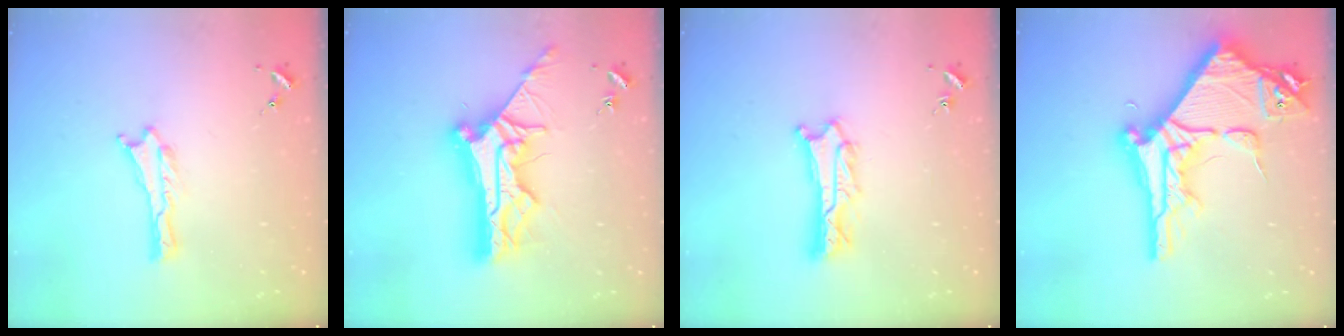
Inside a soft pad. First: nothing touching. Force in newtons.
{"total": 12.0, "press": 12.0, "slide": 1.2}
{"total": 3.3, "press": 3.3, "slide": 0.5}
{"total": 13.6, "press": 13.6, "slide": 1.4}